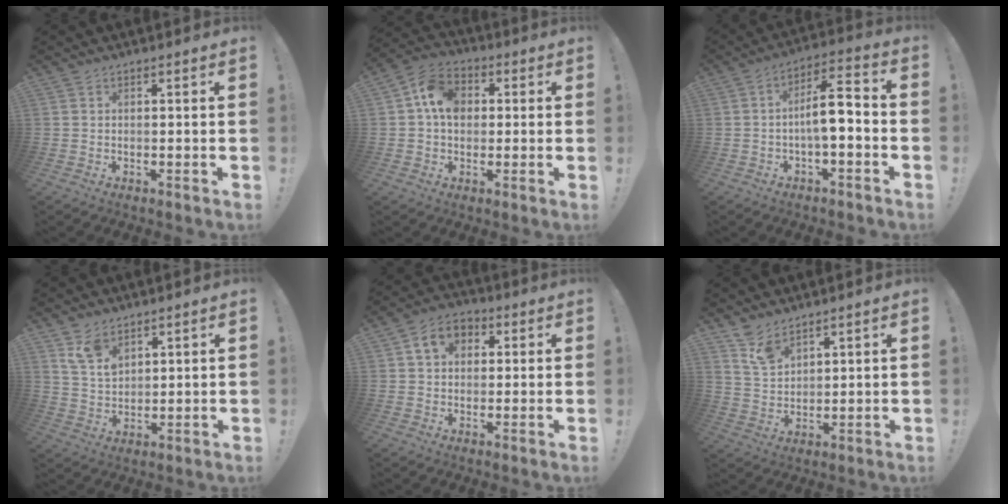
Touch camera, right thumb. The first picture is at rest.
{"total": 11.1, "force": [2.2, 8.5, 6.7], "torque": [-0.107, 0.011, 0.045]}
{"total": 10.0, "force": [-1.6, 3.1, 9.4], "torque": [-0.146, 0.010, -0.030]}
{"total": 8.2, "force": [5.8, 4.4, 3.7], "torque": [-0.069, -0.028, 0.114]}
{"total": 8.0, "force": [2.6, 6.3, 4.2], "torque": [-0.064, 0.006, 0.050]}
{"total": 7.3, "force": [5.9, 3.1, 2.9], "torque": [-0.054, -0.034, 0.113]}